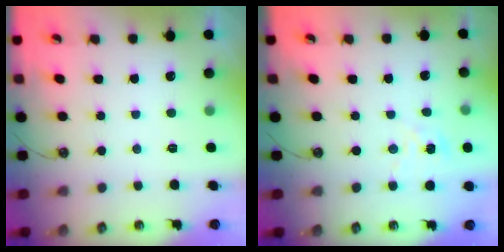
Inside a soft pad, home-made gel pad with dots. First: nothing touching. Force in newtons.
{"total": 2.9, "press": 2.8, "slide": 0.3}